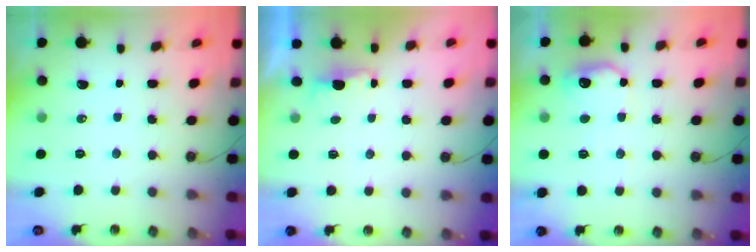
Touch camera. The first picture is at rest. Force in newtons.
{"total": 1.5, "press": 1.3, "slide": 0.8}
{"total": 12.5, "press": 12.5, "slide": 0.5}